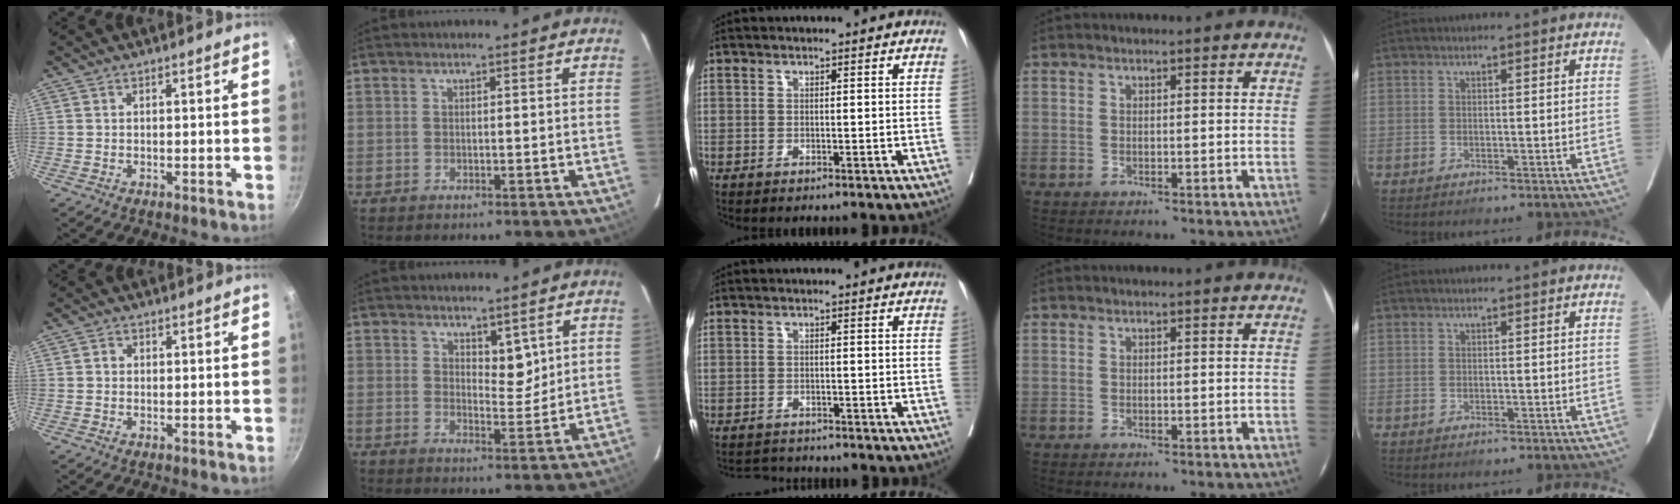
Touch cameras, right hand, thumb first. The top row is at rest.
{"thumb": {"total": 1.3, "force": [0.0, 1.2, 0.5], "torque": [-0.004, 0.003, -0.001]}, "index": {"total": 3.9, "force": [2.1, 1.8, 2.7], "torque": [-0.042, -0.006, 0.040]}, "middle": {"total": 2.3, "force": [-2.3, 0.3, -0.4], "torque": [0.006, -0.010, -0.037]}}